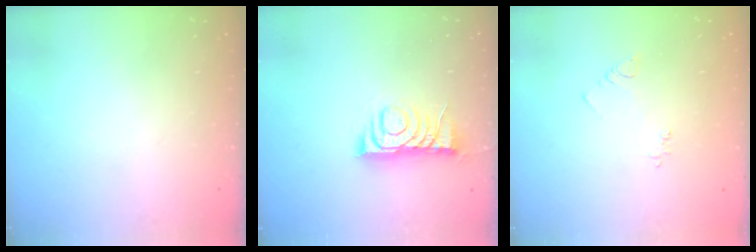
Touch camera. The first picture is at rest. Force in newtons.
{"total": 8.0, "press": 7.9, "slide": 0.4}
{"total": 3.9, "press": 3.8, "slide": 0.7}